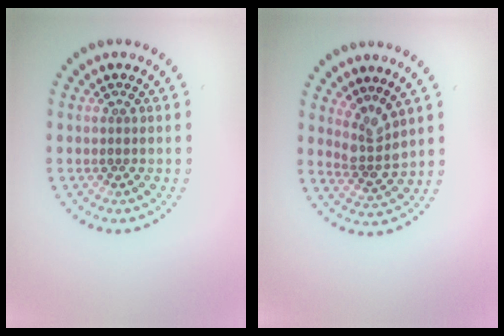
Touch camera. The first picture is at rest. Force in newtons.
{"total": 2.8, "press": 2.0, "slide": 1.9}